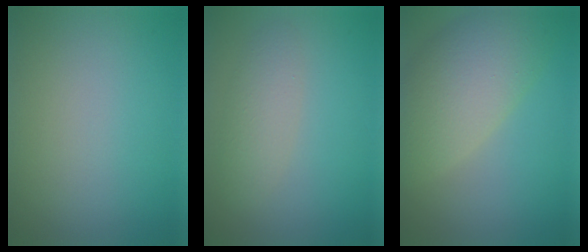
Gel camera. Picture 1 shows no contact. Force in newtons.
{"total": 2.4, "press": 2.4, "slide": 0.1}
{"total": 7.9, "press": 7.8, "slide": 0.8}